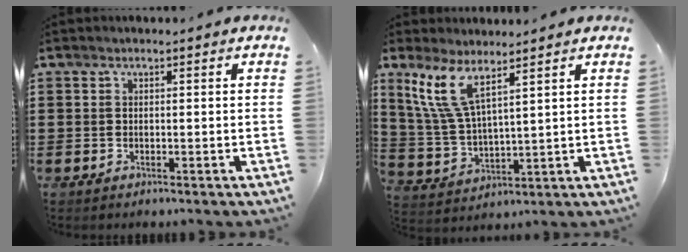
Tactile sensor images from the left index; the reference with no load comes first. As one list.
[{"total": 8.6, "force": [5.7, 2.1, 6.0], "torque": [-0.150, -0.012, 0.101]}]